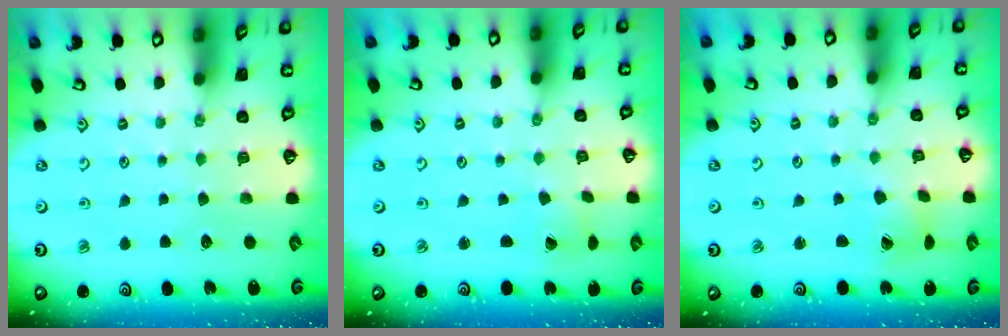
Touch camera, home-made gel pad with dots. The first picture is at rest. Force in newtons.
{"total": 1.1, "press": 1.1, "slide": 0.1}
{"total": 3.0, "press": 2.9, "slide": 0.5}